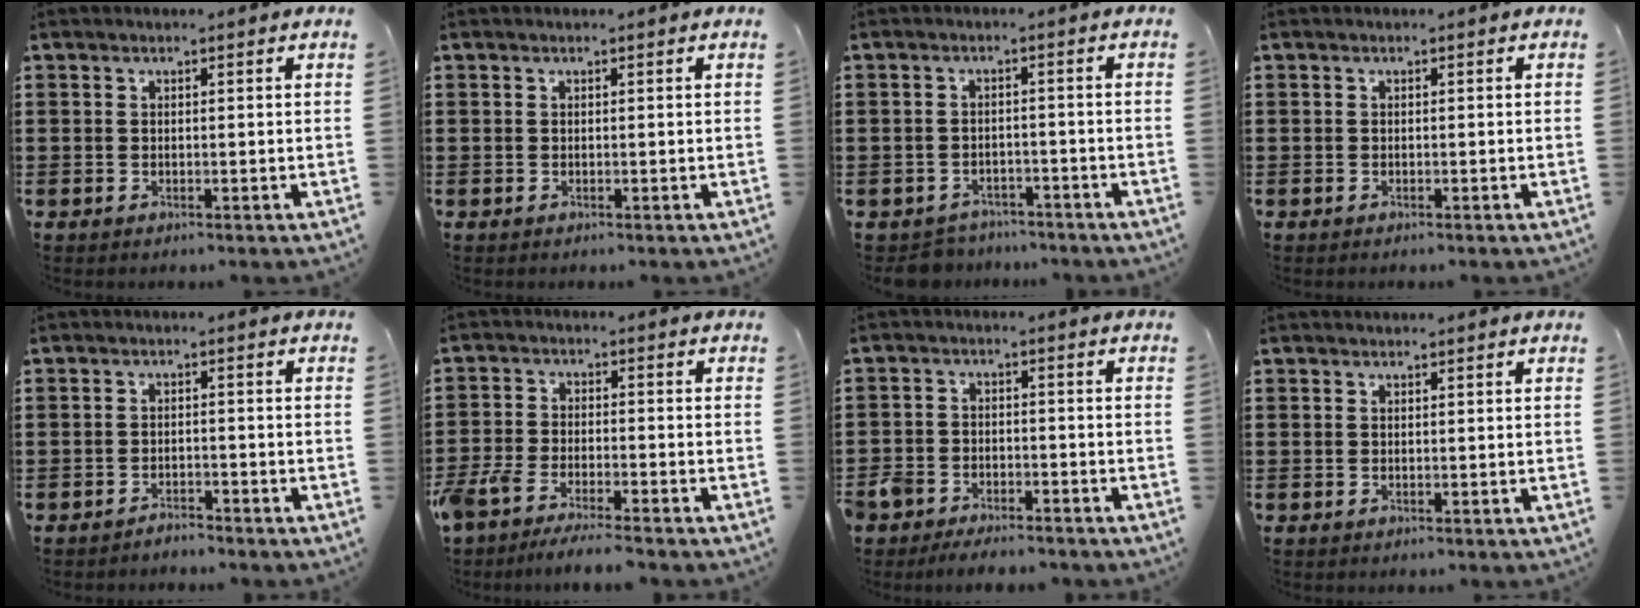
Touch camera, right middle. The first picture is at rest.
{"total": 0.0}
{"total": 3.1, "force": [-3.0, 0.7, -0.3], "torque": [-0.006, -0.002, -0.065]}
{"total": 0.0}
{"total": 2.0, "force": [-2.0, 0.0, 0.1], "torque": [-0.009, -0.001, -0.041]}
{"total": 5.3, "force": [-4.8, 0.7, 2.0], "torque": [-0.058, -0.010, -0.101]}
{"total": 4.0, "force": [-3.7, 1.3, 0.3], "torque": [-0.023, 0.001, -0.083]}
{"total": 0.0}